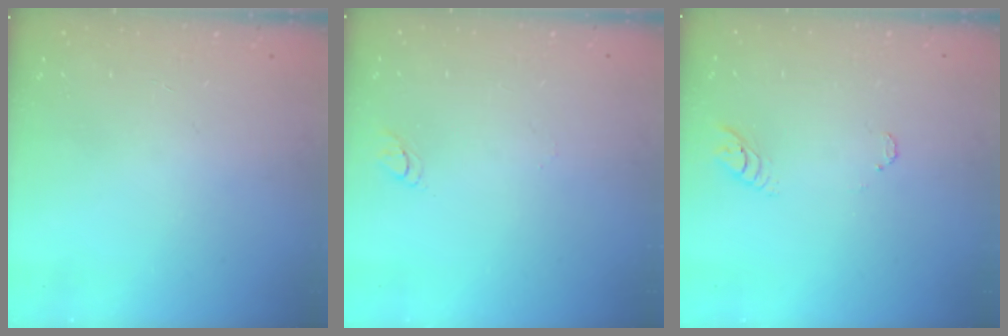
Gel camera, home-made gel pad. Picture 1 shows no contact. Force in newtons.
{"total": 3.0, "press": 3.0, "slide": 0.3}
{"total": 3.5, "press": 3.5, "slide": 0.2}